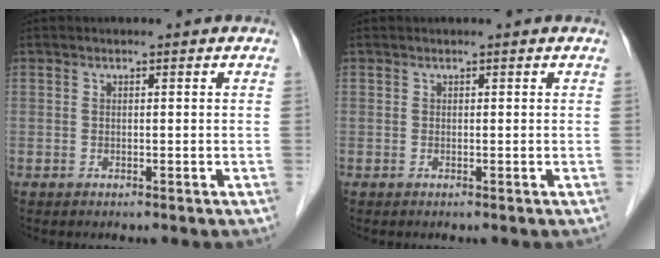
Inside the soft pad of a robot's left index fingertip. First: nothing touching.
{"total": 0.5, "force": [0.5, 0.0, 0.1], "torque": [-0.002, 0.003, 0.005]}